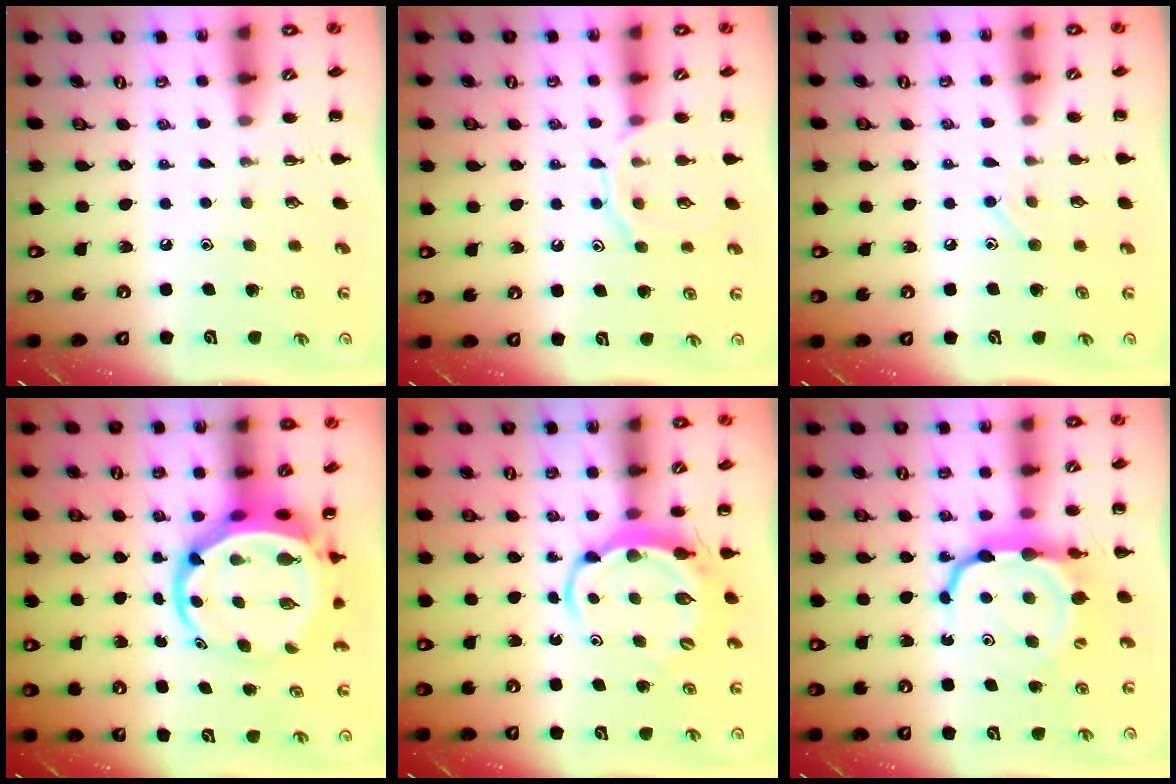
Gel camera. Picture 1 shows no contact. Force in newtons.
{"total": 9.4, "press": 9.4, "slide": 0.6}
{"total": 7.4, "press": 7.1, "slide": 2.1}
{"total": 9.2, "press": 8.8, "slide": 2.4}
{"total": 6.3, "press": 6.2, "slide": 1.0}
{"total": 9.1, "press": 9.0, "slide": 1.7}